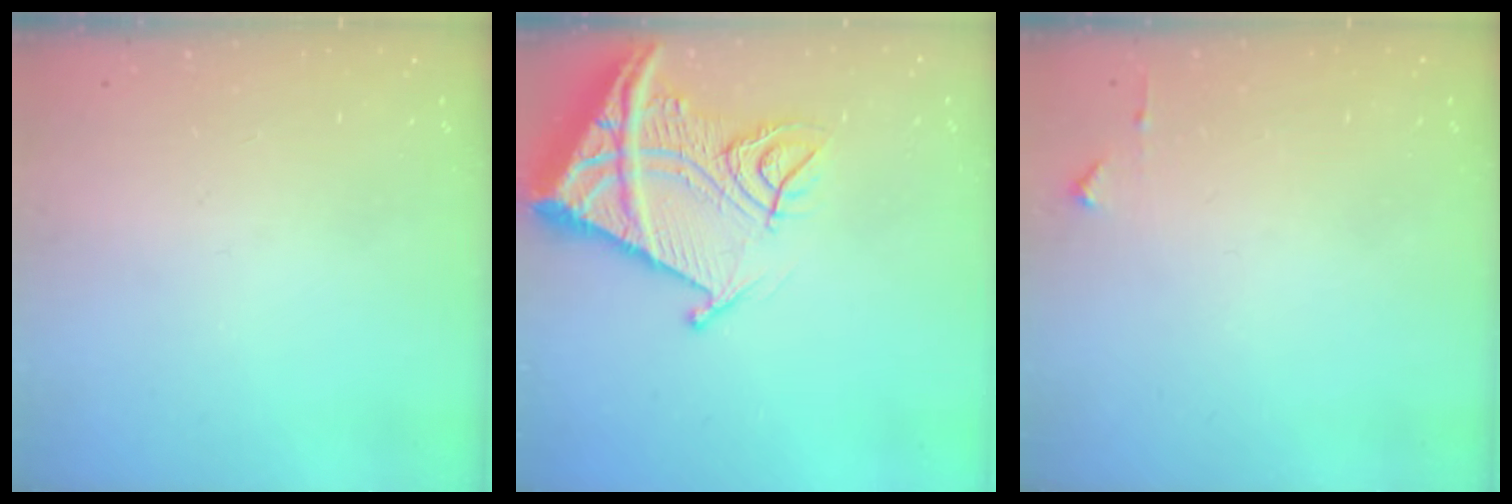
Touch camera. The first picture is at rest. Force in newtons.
{"total": 19.6, "press": 19.5, "slide": 2.1}
{"total": 5.1, "press": 5.0, "slide": 0.8}